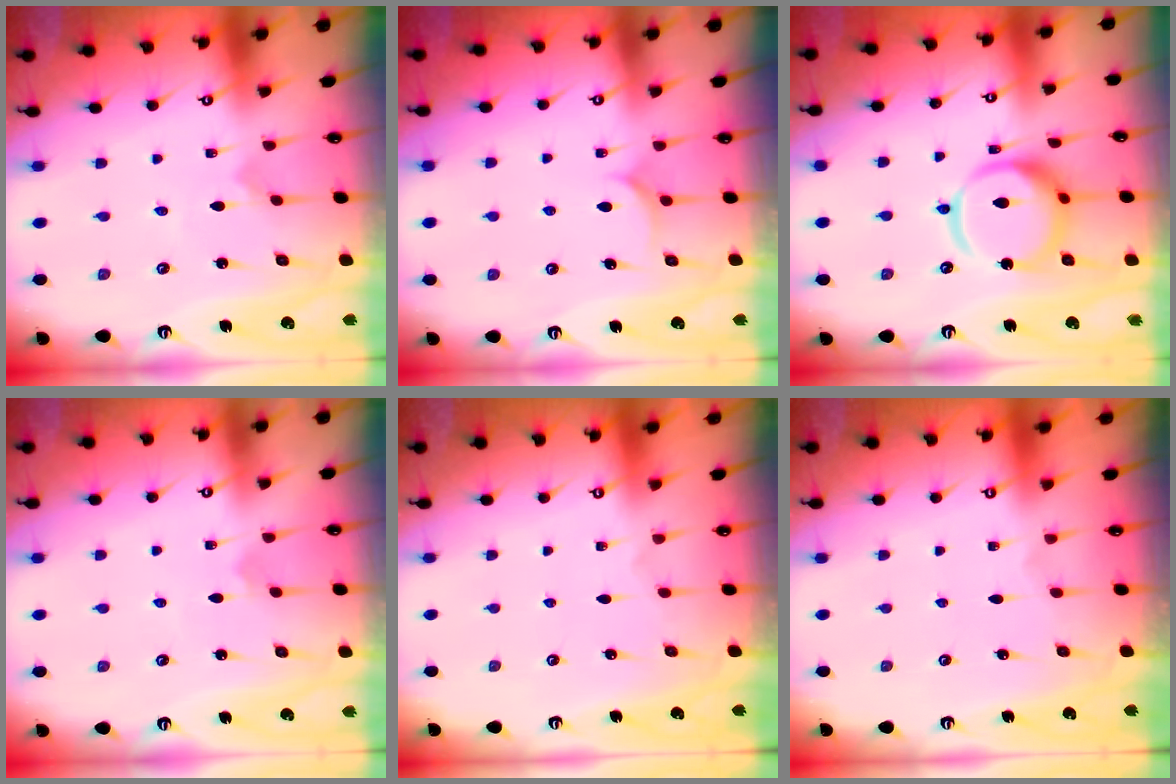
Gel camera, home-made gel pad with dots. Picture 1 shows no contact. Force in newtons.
{"total": 7.5, "press": 7.5, "slide": 0.3}
{"total": 15.8, "press": 15.7, "slide": 1.8}
{"total": 1.7, "press": 1.7, "slide": 0.1}
{"total": 0.0}
{"total": 0.0}